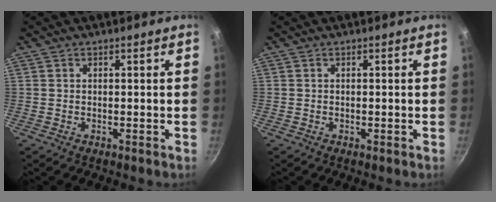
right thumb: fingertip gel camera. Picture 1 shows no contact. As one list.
[{"total": 0.0}]